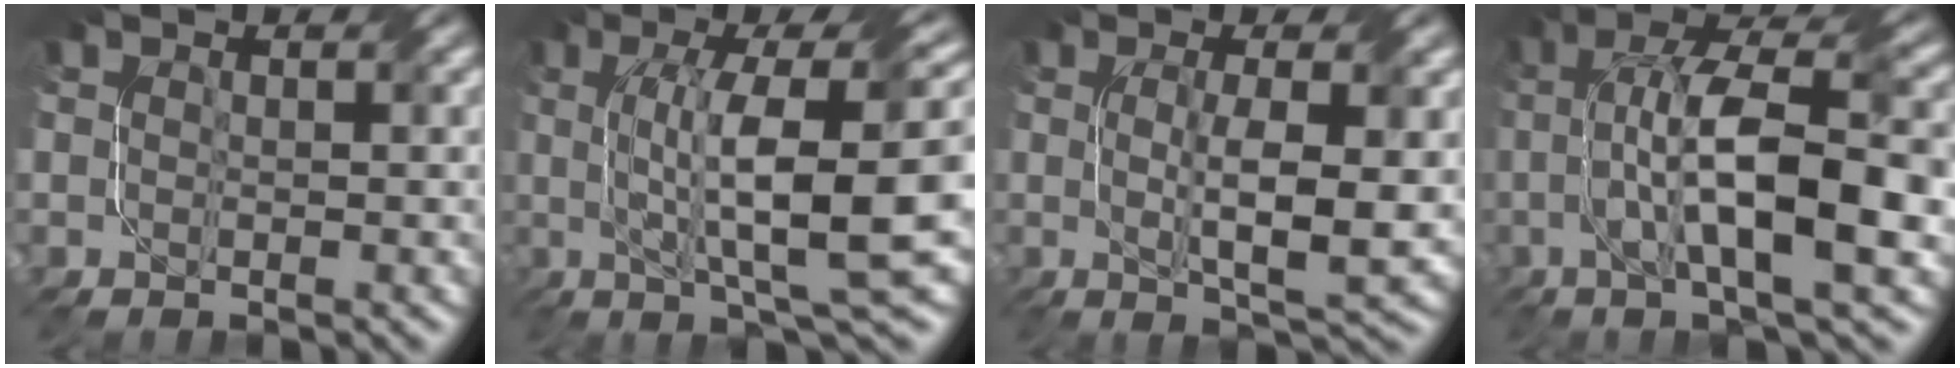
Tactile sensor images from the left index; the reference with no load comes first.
{"total": 11.9, "force": [1.2, 2.7, 11.5], "torque": [-0.167, 0.014, 0.023]}
{"total": 5.6, "force": [0.0, 1.1, 5.5], "torque": [-0.097, -0.006, 0.004]}
{"total": 12.3, "force": [-0.2, 3.3, 11.8], "torque": [-0.201, 0.019, -0.005]}